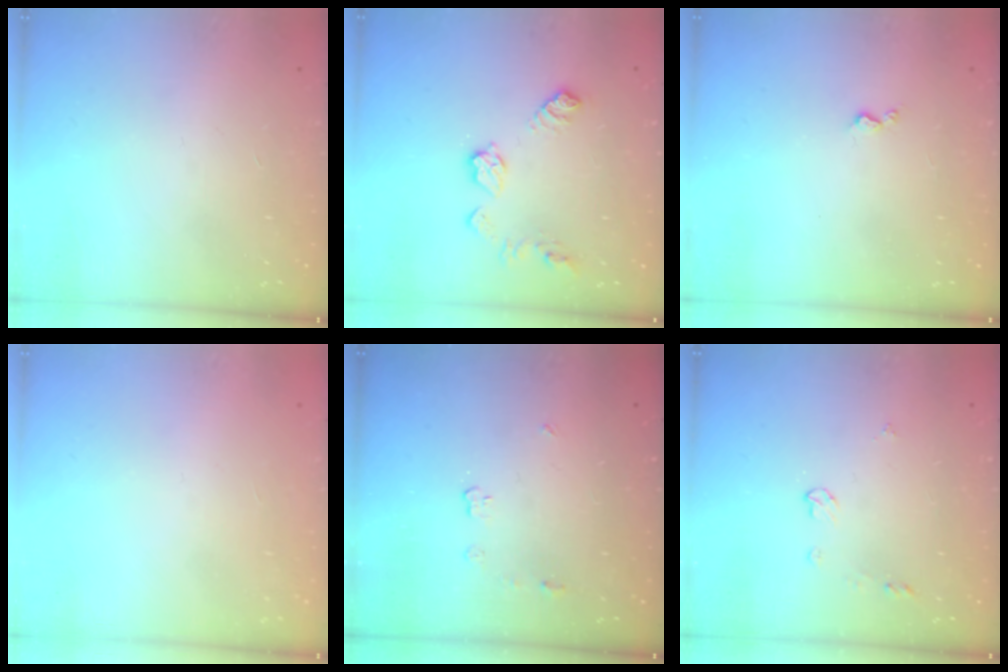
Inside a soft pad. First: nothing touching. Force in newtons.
{"total": 9.7, "press": 9.7, "slide": 0.6}
{"total": 3.5, "press": 3.5, "slide": 0.6}
{"total": 0.0}
{"total": 4.0, "press": 3.9, "slide": 0.5}
{"total": 3.8, "press": 3.8, "slide": 0.6}